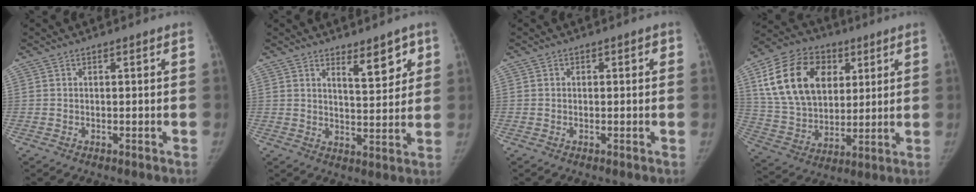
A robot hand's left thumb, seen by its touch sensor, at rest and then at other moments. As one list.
[{"total": 6.7, "force": [4.1, 2.6, 4.6], "torque": [-0.043, -0.033, 0.061]}, {"total": 1.1, "force": [0.2, 0.9, 0.7], "torque": [0.005, 0.004, -0.003]}, {"total": 21.7, "force": [7.4, 15.3, 13.5], "torque": [-0.233, -0.007, 0.137]}]